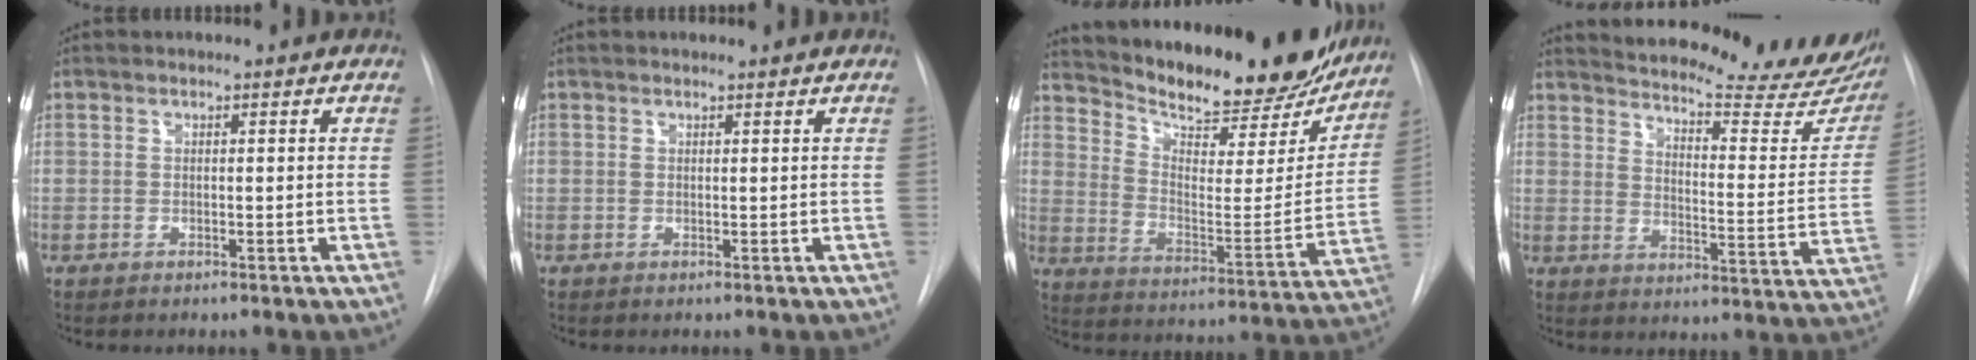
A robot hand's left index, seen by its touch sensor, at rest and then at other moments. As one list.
[{"total": 1.0, "force": [1.0, 0.0, 0.1], "torque": [-0.010, 0.007, 0.014]}, {"total": 24.6, "force": [21.8, 6.3, 9.4], "torque": [-0.152, -0.041, 0.299]}, {"total": 26.9, "force": [24.3, 4.4, 10.8], "torque": [-0.158, -0.096, 0.288]}]